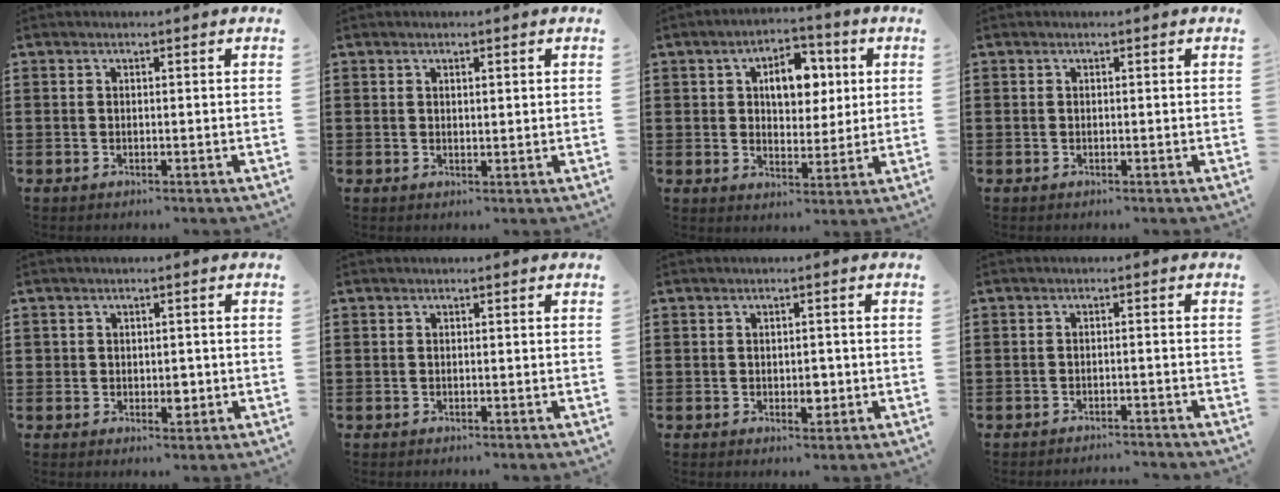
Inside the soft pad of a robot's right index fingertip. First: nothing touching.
{"total": 0.7, "force": [0.5, 0.2, 0.5], "torque": [-0.009, 0.003, 0.009]}
{"total": 7.0, "force": [2.1, 4.4, 5.1], "torque": [-0.083, 0.005, 0.026]}
{"total": 0.0}
{"total": 2.5, "force": [-0.2, 1.8, 1.7], "torque": [-0.035, 0.005, -0.004]}
{"total": 0.0}
{"total": 2.6, "force": [-0.4, 1.5, 2.2], "torque": [-0.032, -0.003, -0.009]}
{"total": 1.5, "force": [-1.5, -0.2, 0.2], "torque": [-0.005, 0.002, -0.030]}